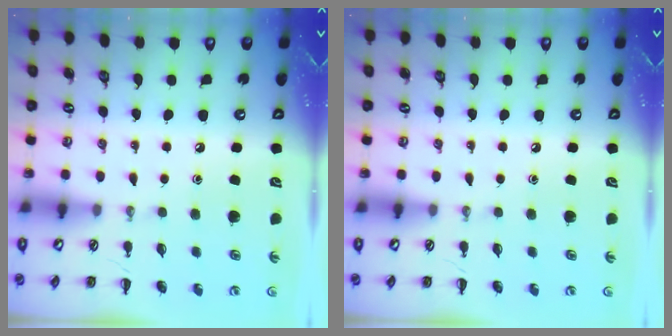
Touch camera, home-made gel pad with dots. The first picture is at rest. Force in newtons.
{"total": 0.0}